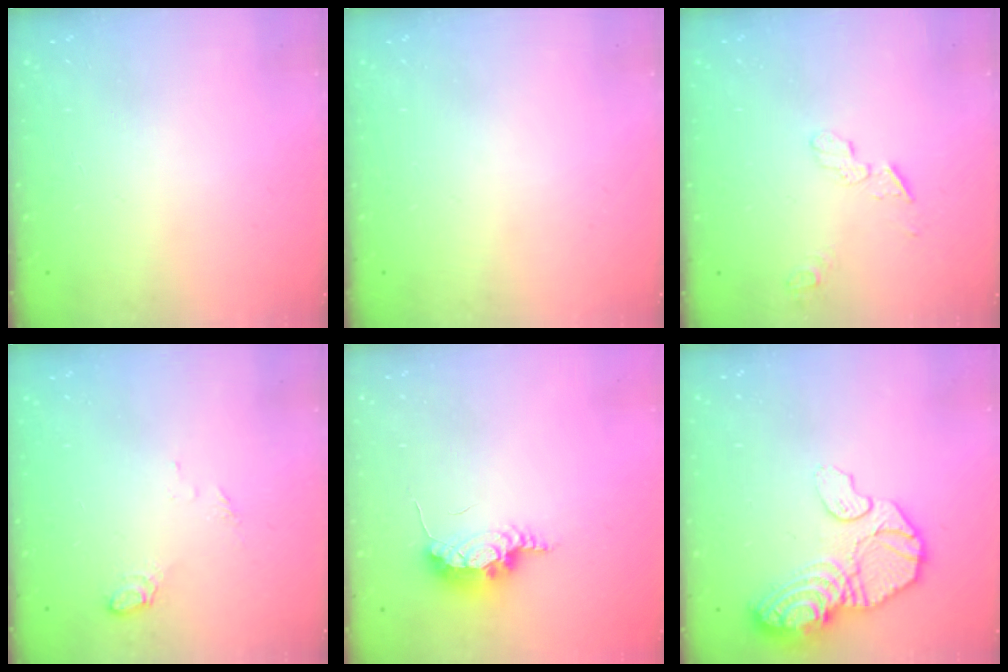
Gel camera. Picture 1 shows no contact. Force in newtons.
{"total": 0.0}
{"total": 4.9, "press": 4.8, "slide": 0.5}
{"total": 4.8, "press": 4.8, "slide": 0.7}
{"total": 7.5, "press": 7.2, "slide": 2.0}
{"total": 15.5, "press": 15.5, "slide": 1.4}